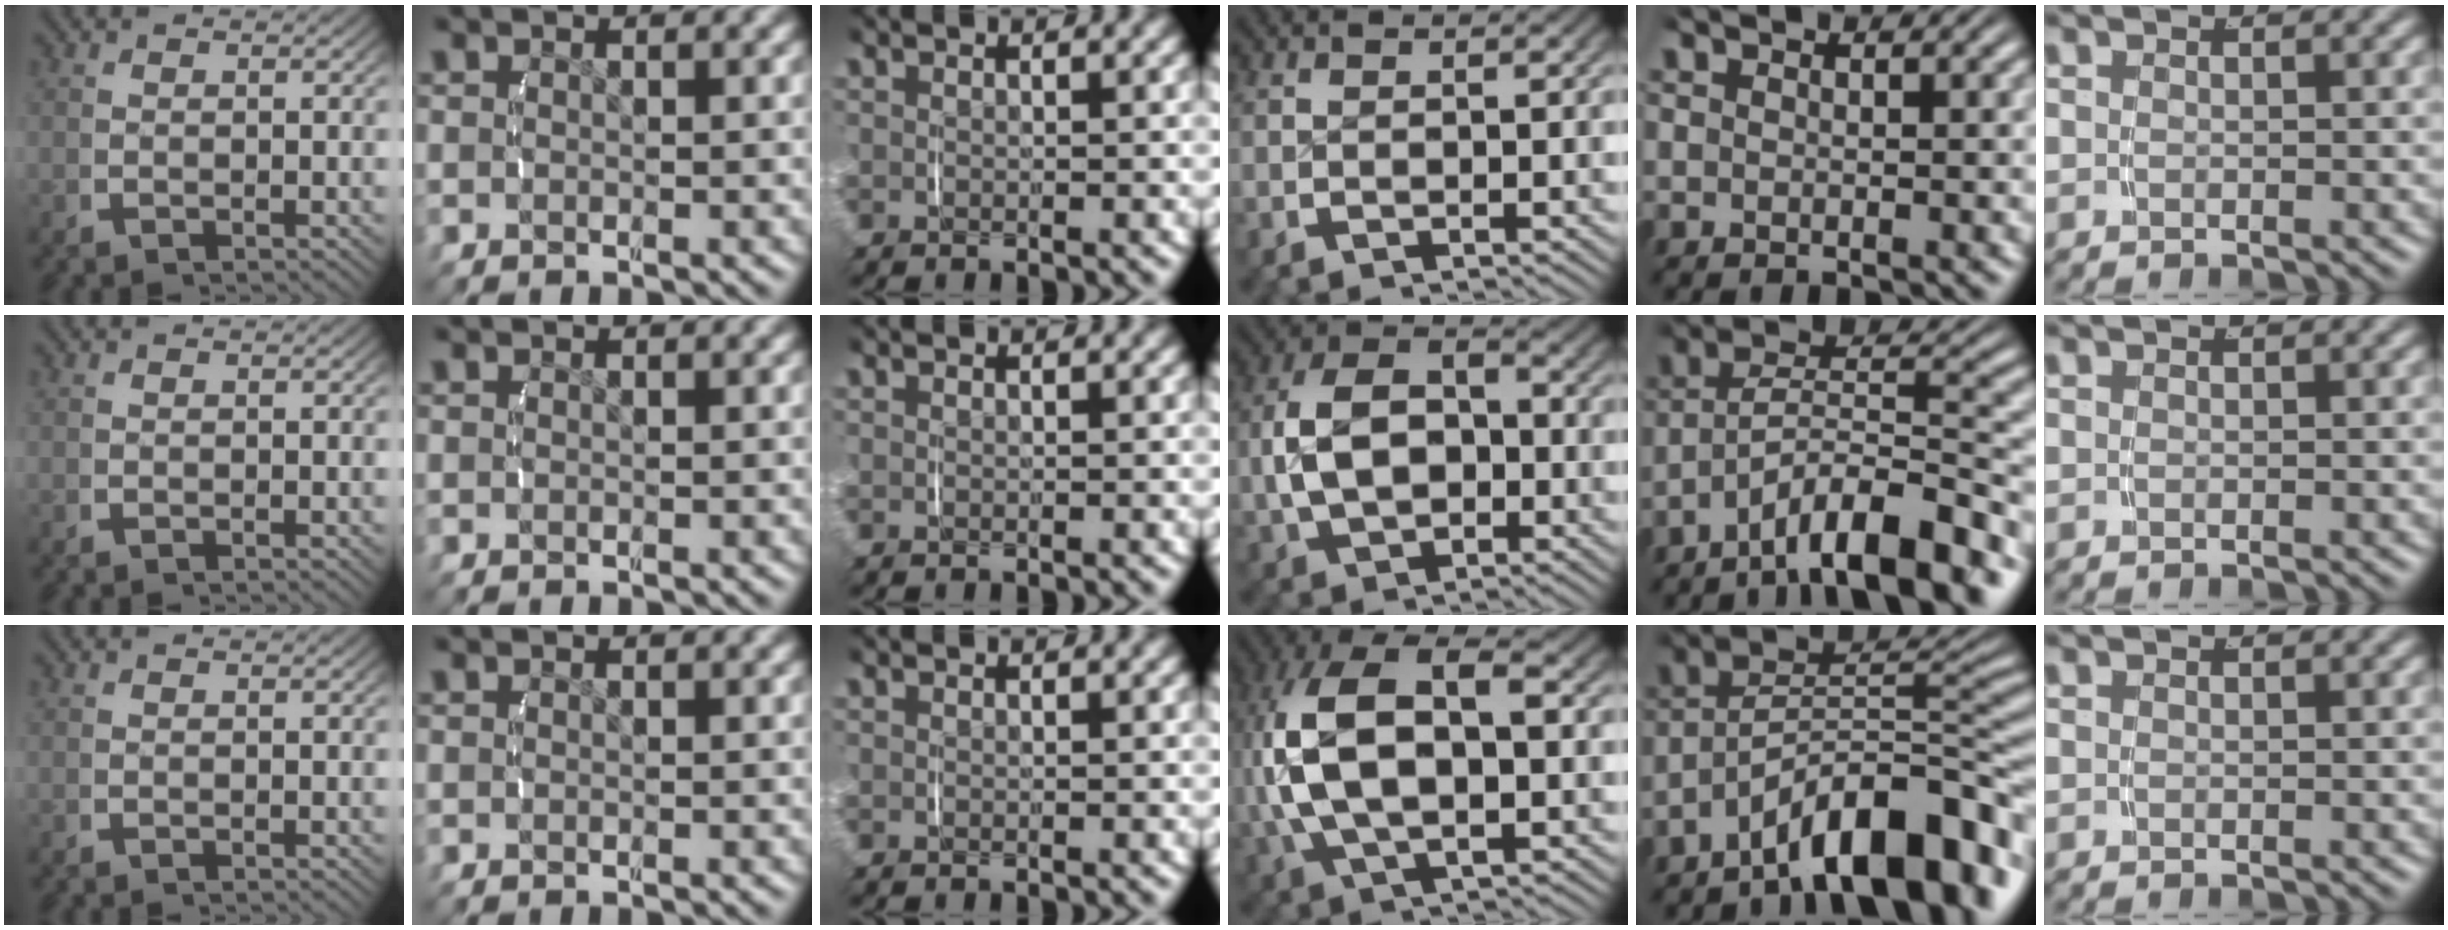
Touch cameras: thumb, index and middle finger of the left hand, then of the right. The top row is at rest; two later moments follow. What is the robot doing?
{"motion": "lift_and_place", "object": "pen bag"}